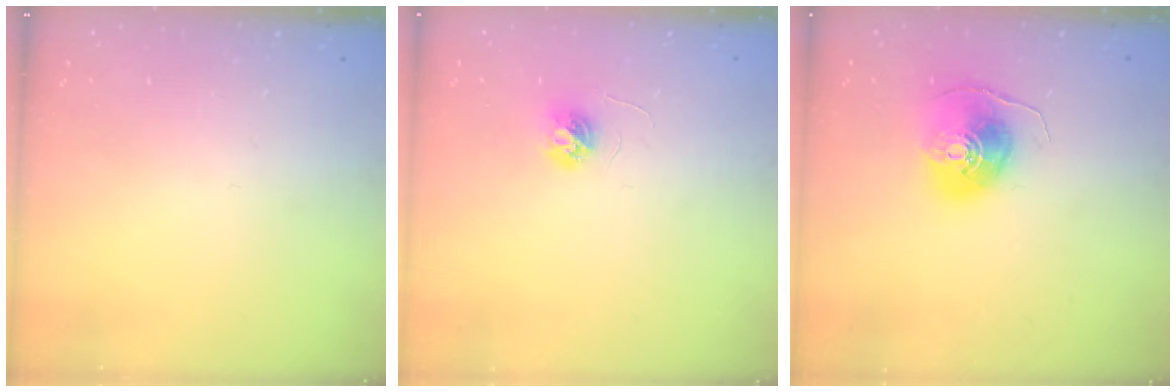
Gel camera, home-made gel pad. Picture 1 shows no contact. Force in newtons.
{"total": 3.7, "press": 3.7, "slide": 0.3}
{"total": 8.9, "press": 8.9, "slide": 0.8}